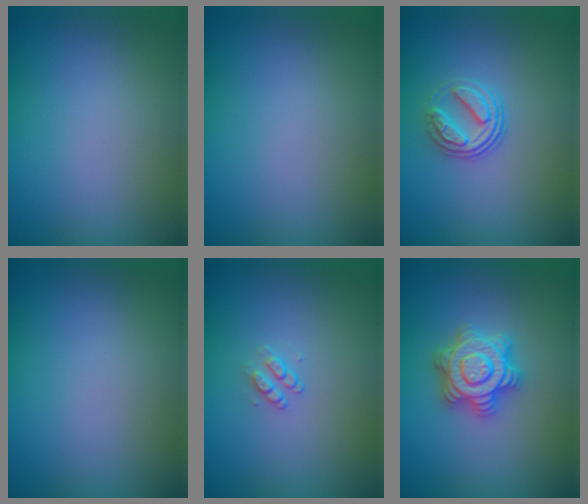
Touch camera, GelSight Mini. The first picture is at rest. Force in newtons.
{"total": 0.0}
{"total": 3.1, "press": 2.6, "slide": 1.7}
{"total": 0.0}
{"total": 1.1, "press": 0.8, "slide": 0.7}
{"total": 4.9, "press": 4.8, "slide": 0.8}